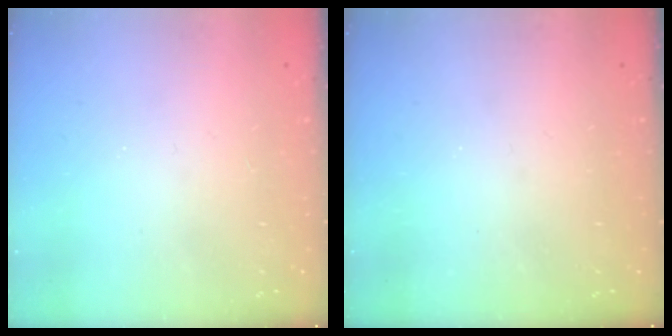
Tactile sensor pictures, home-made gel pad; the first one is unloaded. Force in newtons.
{"total": 0.0}